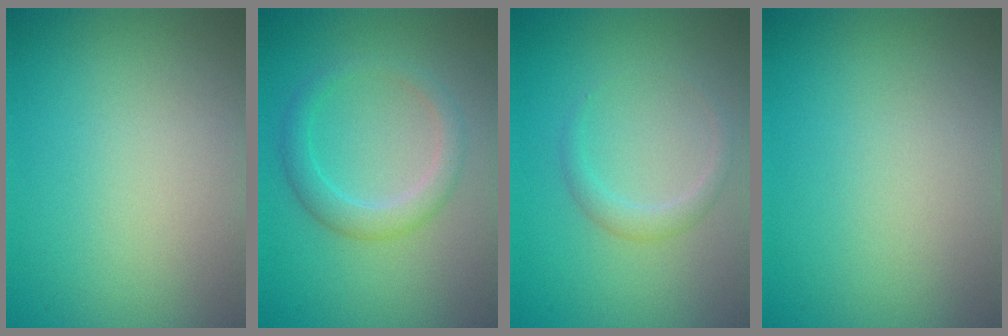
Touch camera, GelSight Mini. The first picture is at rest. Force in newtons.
{"total": 2.8, "press": 2.8, "slide": 0.3}
{"total": 1.4, "press": 1.4, "slide": 0.1}
{"total": 0.0}